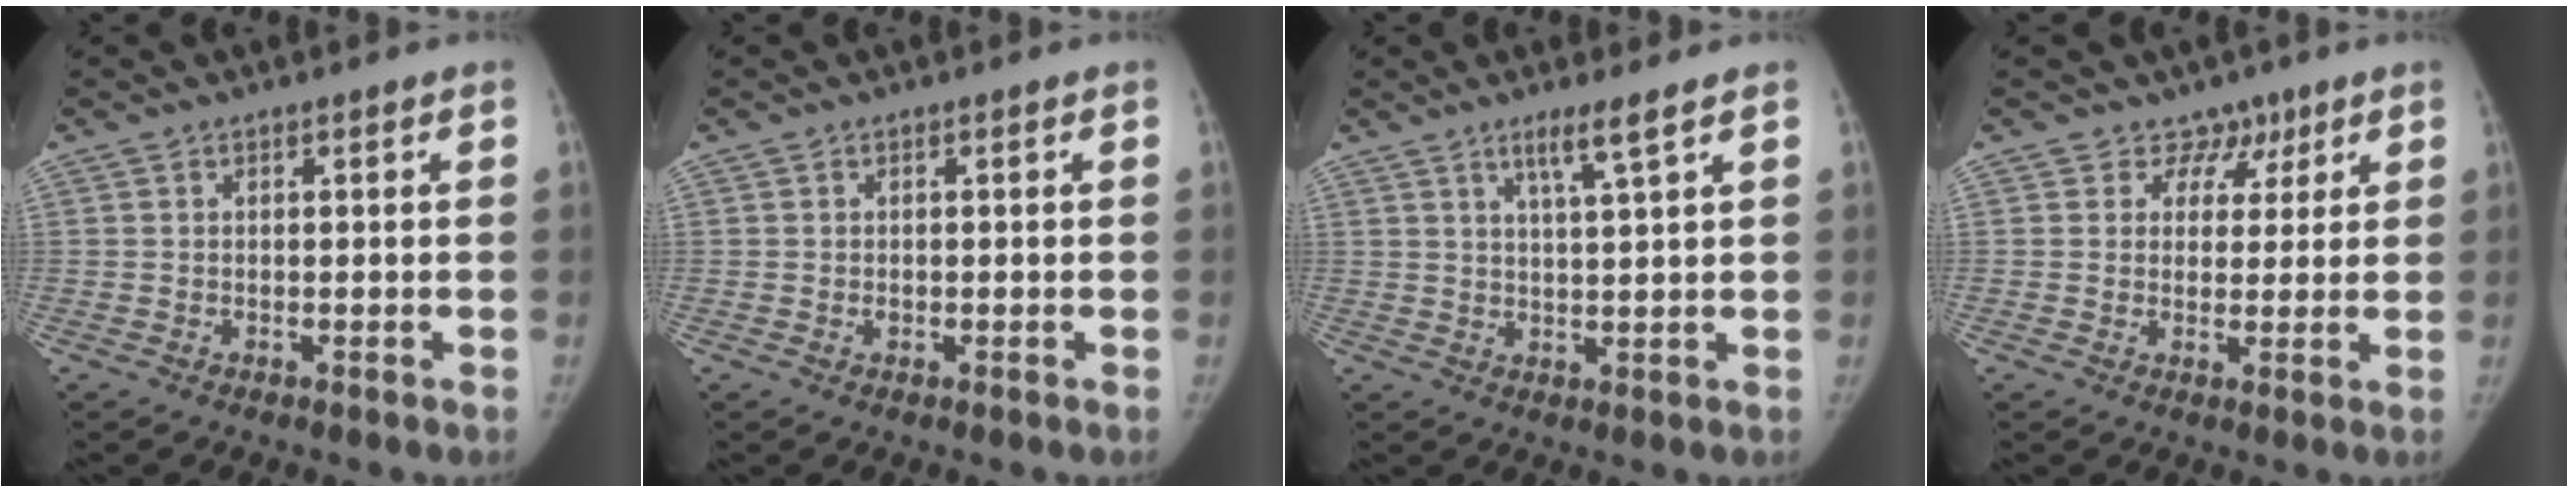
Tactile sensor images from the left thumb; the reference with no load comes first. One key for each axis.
{"total": 0.7, "fx": -0.3, "fy": 0.6, "fz": 0.4, "tx": -0.003, "ty": 0.001, "tz": -0.003}
{"total": 4.4, "fx": 2.8, "fy": -0.3, "fz": 3.3, "tx": -0.063, "ty": -0.022, "tz": 0.055}
{"total": 4.5, "fx": 2.8, "fy": 3.5, "fz": -0.2, "tx": 0.040, "ty": -0.013, "tz": 0.037}